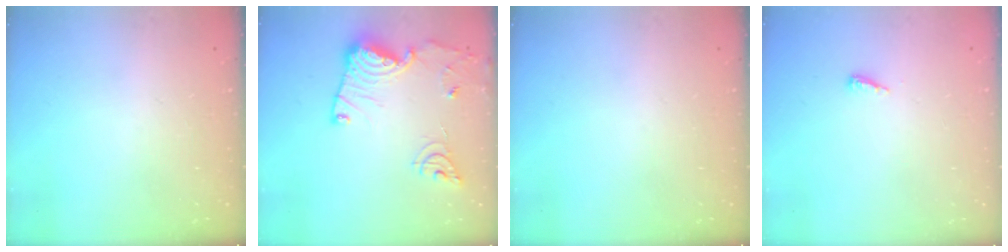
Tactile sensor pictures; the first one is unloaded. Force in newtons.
{"total": 15.7, "press": 15.6, "slide": 1.7}
{"total": 0.0}
{"total": 4.2, "press": 4.1, "slide": 0.4}